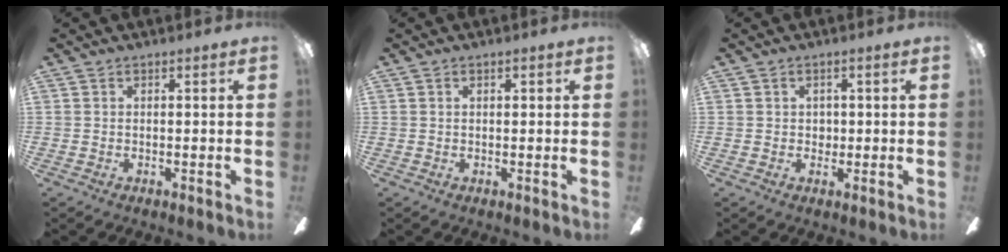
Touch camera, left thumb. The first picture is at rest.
{"total": 0.9, "force": [0.4, 0.5, 0.6], "torque": [-0.012, 0.004, 0.006]}
{"total": 2.0, "force": [0.5, 1.8, 0.7], "torque": [-0.008, 0.004, 0.005]}